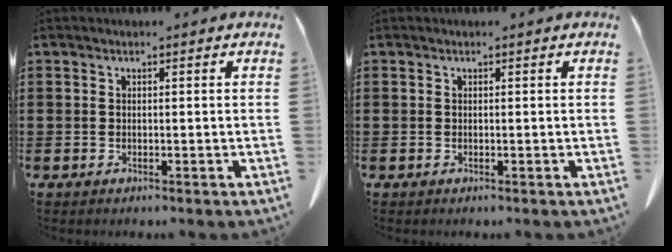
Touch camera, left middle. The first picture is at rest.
{"total": 0.0}